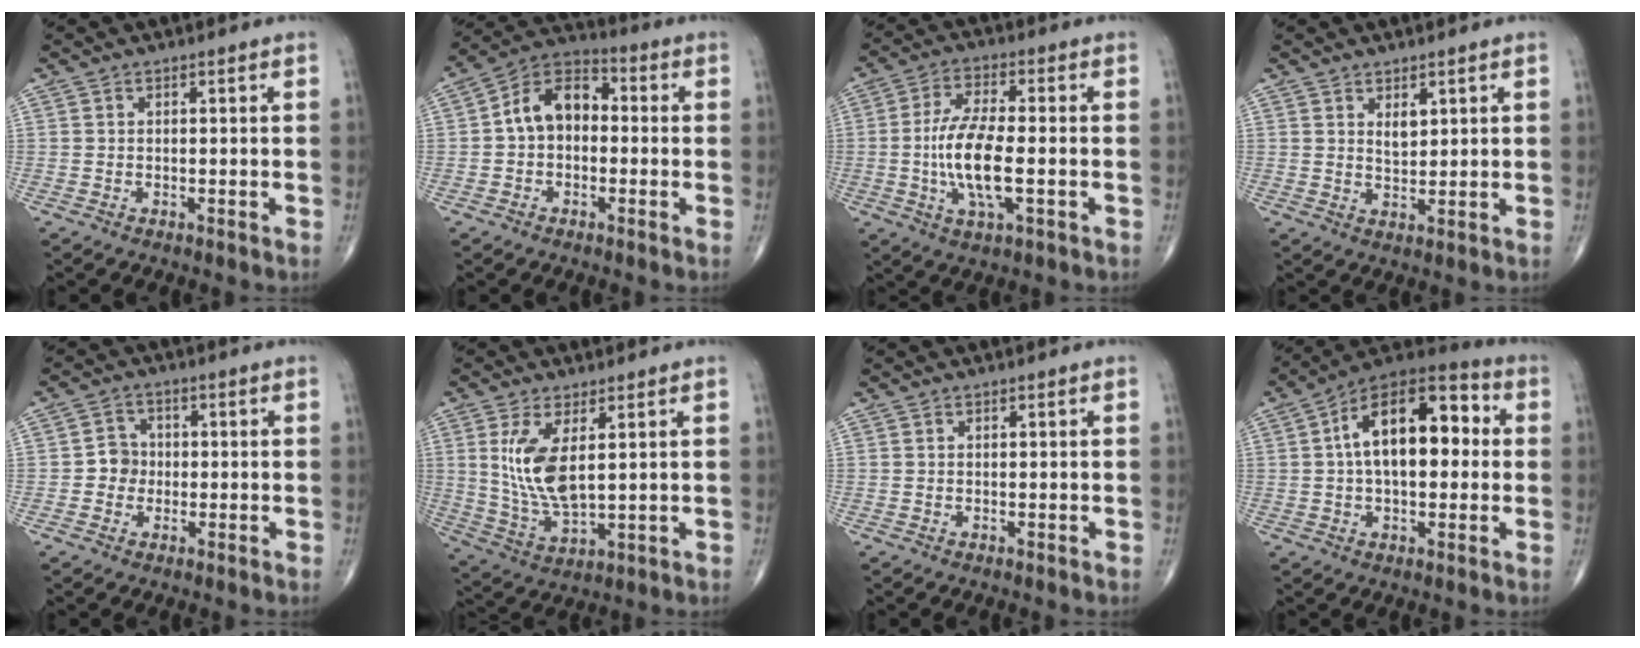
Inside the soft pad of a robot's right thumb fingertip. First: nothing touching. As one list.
[{"total": 10.2, "force": [0.0, 7.1, 7.3], "torque": [-0.103, 0.036, -0.018]}, {"total": 11.4, "force": [-1.6, 3.9, 10.6], "torque": [-0.219, 0.005, -0.031]}, {"total": 3.1, "force": [1.6, 1.6, 2.1], "torque": [-0.024, -0.016, 0.032]}, {"total": 3.9, "force": [-0.5, 3.6, 1.3], "torque": [0.001, 0.010, -0.018]}, {"total": 10.3, "force": [2.7, 4.2, 9.0], "torque": [-0.184, -0.023, 0.067]}, {"total": 0.0}, {"total": 18.0, "force": [2.5, 9.6, 15.0], "torque": [-0.216, 0.039, 0.030]}]